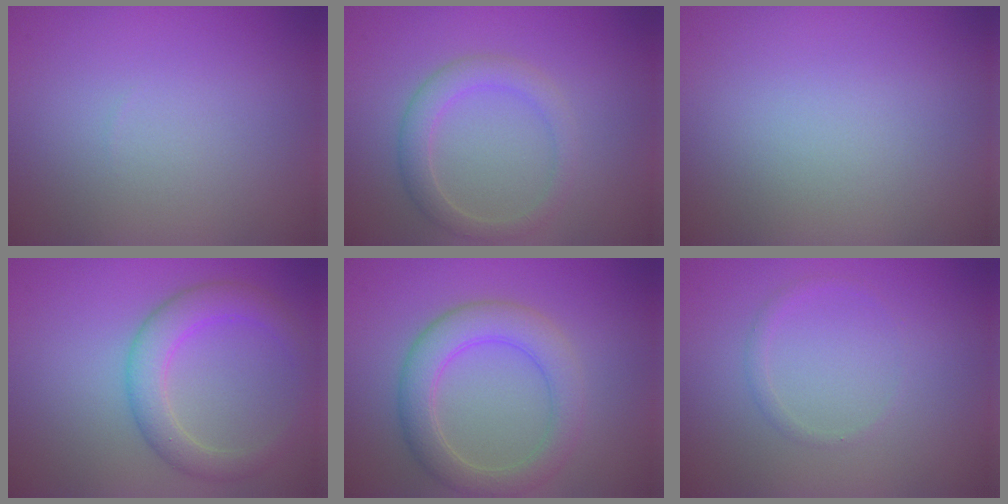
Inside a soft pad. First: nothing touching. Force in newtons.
{"total": 2.7, "press": 2.7, "slide": 0.2}
{"total": 0.0}
{"total": 3.9, "press": 3.9, "slide": 0.2}
{"total": 4.7, "press": 4.7, "slide": 0.6}
{"total": 0.9, "press": 0.9, "slide": 0.0}